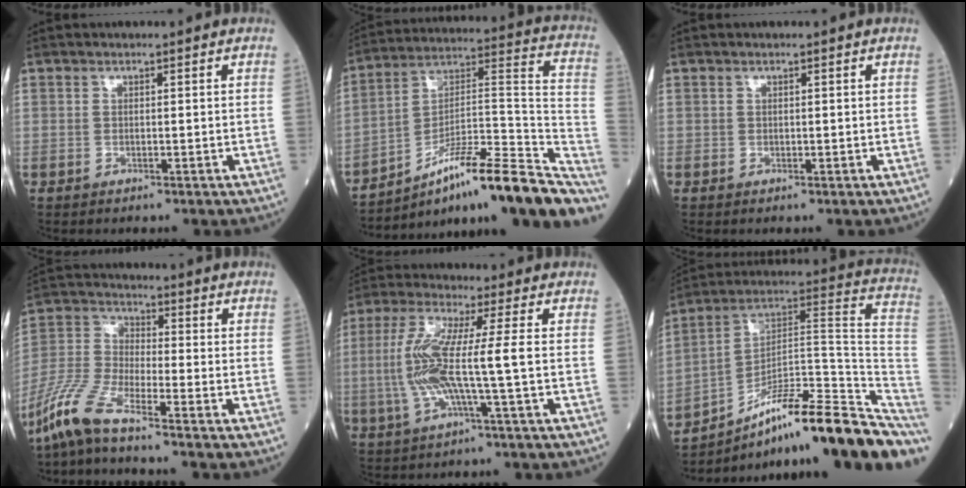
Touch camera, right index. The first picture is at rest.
{"total": 24.8, "force": [-17.3, 3.8, 17.4], "torque": [-0.168, 0.039, -0.266]}
{"total": 0.0}
{"total": 8.4, "force": [-6.9, 0.3, 4.8], "torque": [-0.117, -0.015, -0.151]}
{"total": 10.0, "force": [-0.9, -0.1, 9.9], "torque": [-0.213, 0.008, -0.024]}
{"total": 24.5, "force": [-14.8, 4.9, 18.9], "torque": [-0.176, 0.052, -0.227]}